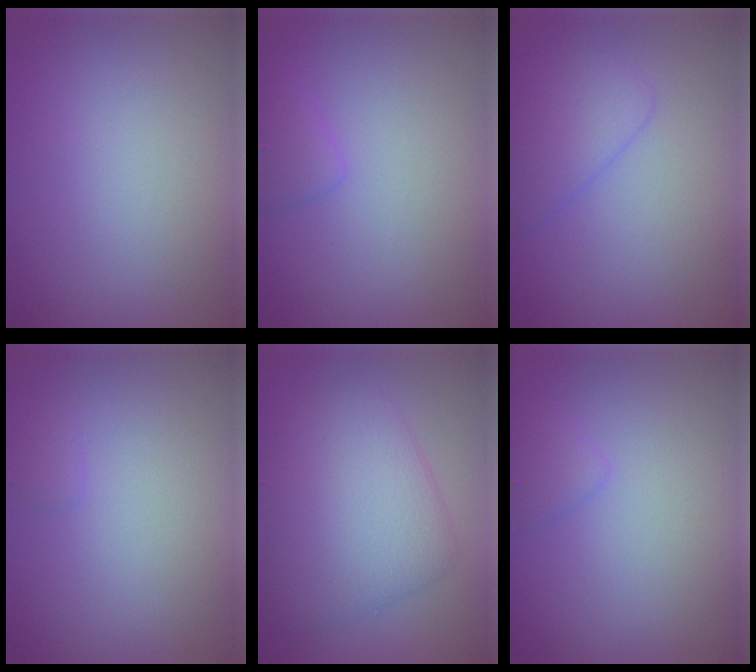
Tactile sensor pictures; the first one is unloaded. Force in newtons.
{"total": 1.6, "press": 1.6, "slide": 0.1}
{"total": 2.8, "press": 2.8, "slide": 0.1}
{"total": 0.7, "press": 0.7, "slide": 0.1}
{"total": 6.6, "press": 6.6, "slide": 0.2}
{"total": 1.3, "press": 1.3, "slide": 0.0}